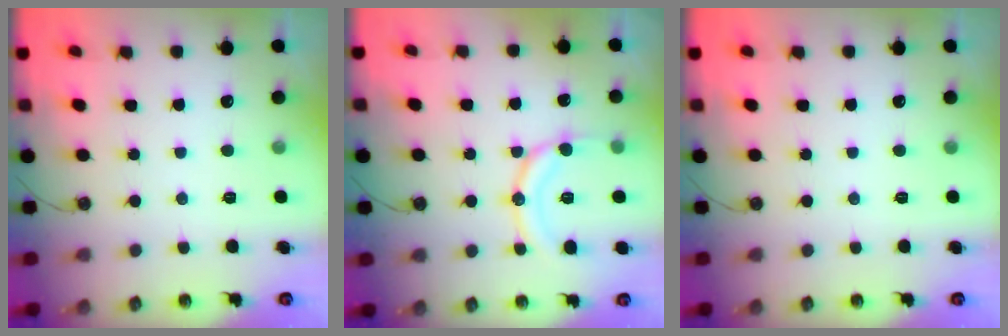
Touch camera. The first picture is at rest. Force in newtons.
{"total": 12.8, "press": 12.7, "slide": 1.2}
{"total": 0.0}